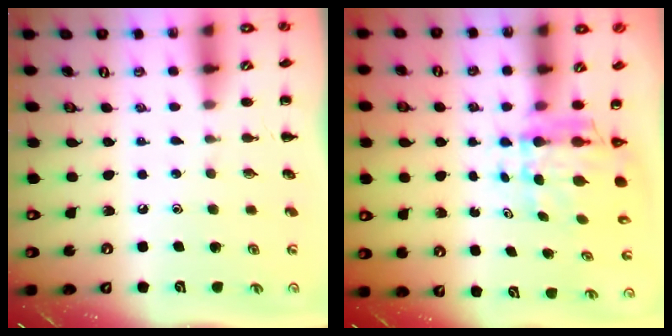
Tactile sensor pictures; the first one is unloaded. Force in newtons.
{"total": 6.1, "press": 5.8, "slide": 1.8}